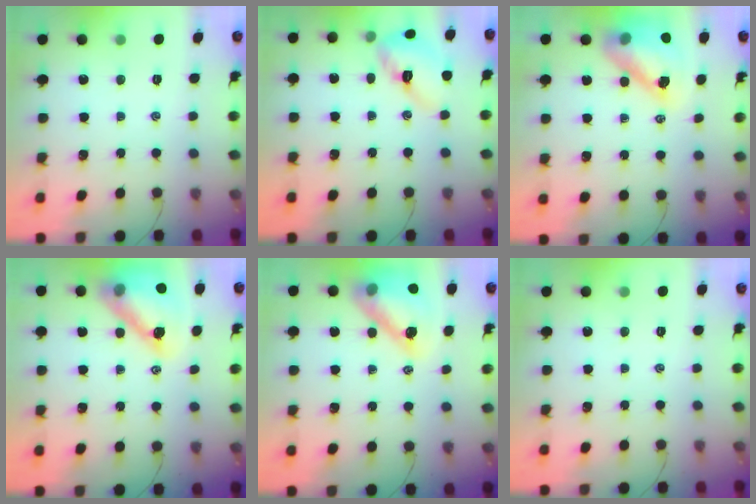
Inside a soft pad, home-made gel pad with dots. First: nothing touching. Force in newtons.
{"total": 11.2, "press": 11.1, "slide": 1.2}
{"total": 14.3, "press": 13.6, "slide": 4.2}
{"total": 15.5, "press": 14.9, "slide": 4.4}
{"total": 15.6, "press": 14.9, "slide": 4.6}
{"total": 0.0}